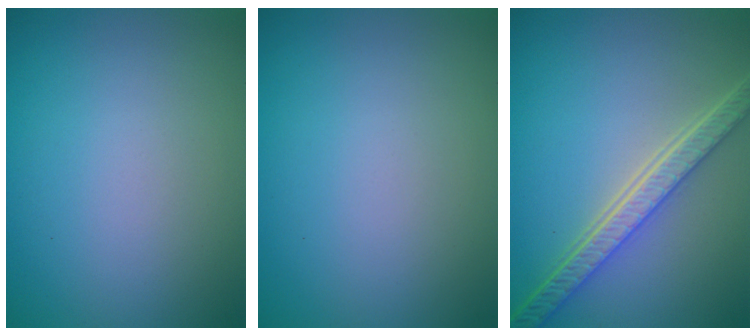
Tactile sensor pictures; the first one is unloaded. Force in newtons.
{"total": 0.0}
{"total": 5.4, "press": 4.0, "slide": 3.6}